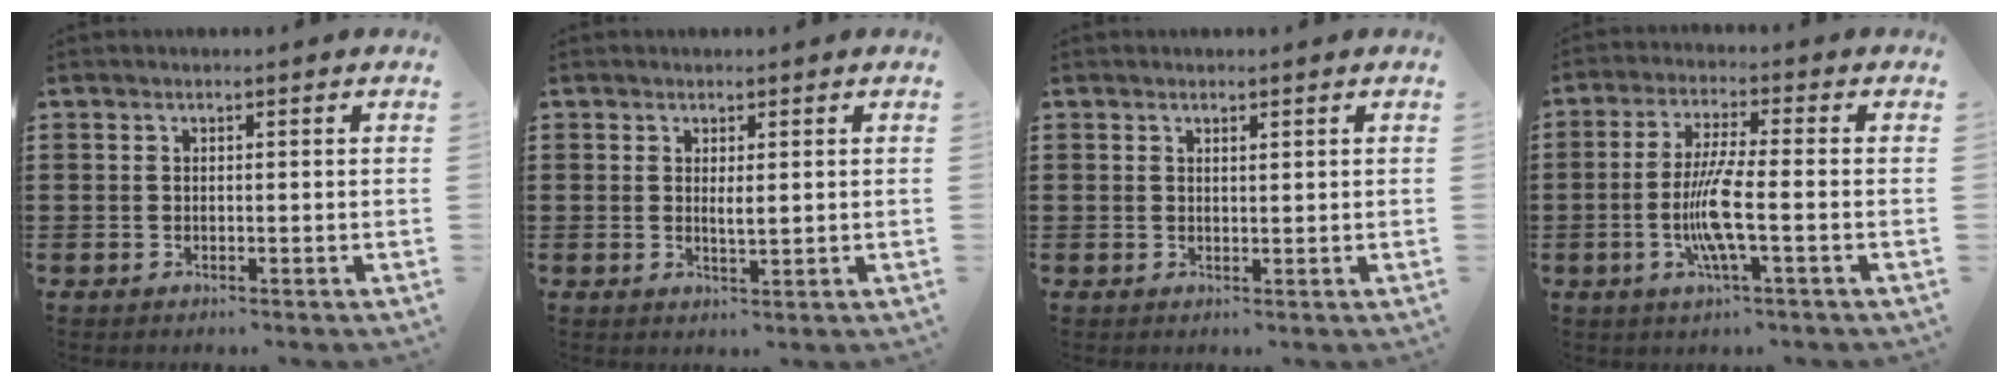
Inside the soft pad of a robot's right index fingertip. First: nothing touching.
{"total": 1.6, "force": [0.4, 0.3, 1.5], "torque": [-0.030, 0.002, 0.006]}
{"total": 0.7, "force": [0.6, 0.1, 0.4], "torque": [-0.008, 0.000, 0.012]}
{"total": 7.9, "force": [-1.9, 0.6, 7.6], "torque": [-0.164, -0.020, -0.045]}